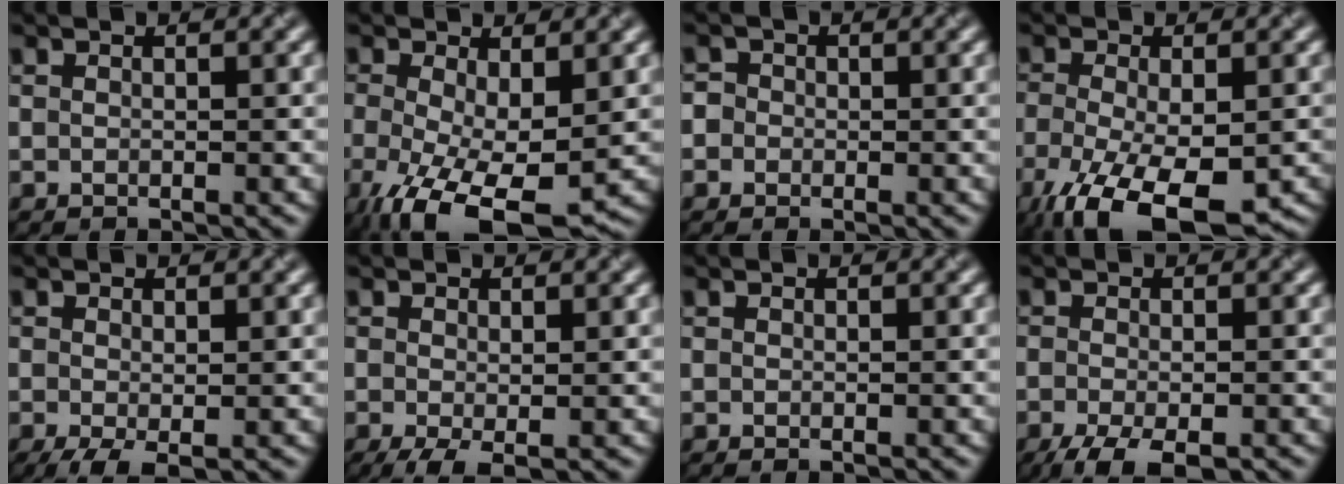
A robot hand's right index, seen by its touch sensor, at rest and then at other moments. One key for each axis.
{"total": 9.0, "fx": -3.1, "fy": 3.8, "fz": 7.5, "tx": -0.153, "ty": -0.028, "tz": -0.046}
{"total": 1.9, "fx": 0.2, "fy": 1.8, "fz": 0.6, "tx": 0.012, "ty": 0.010, "tz": -0.018}
{"total": 10.2, "fx": -5.2, "fy": 4.2, "fz": 7.8, "tx": -0.160, "ty": -0.038, "tz": -0.080}
{"total": 2.8, "fx": -1.2, "fy": 1.0, "fz": 2.4, "tx": -0.051, "ty": -0.010, "tz": -0.022}
{"total": 2.8, "fx": -1.1, "fy": 1.0, "fz": 2.4, "tx": -0.052, "ty": -0.010, "tz": -0.022}
{"total": 0.0}
{"total": 5.1, "fx": -3.3, "fy": 1.5, "fz": 3.5, "tx": -0.063, "ty": -0.014, "tz": -0.058}